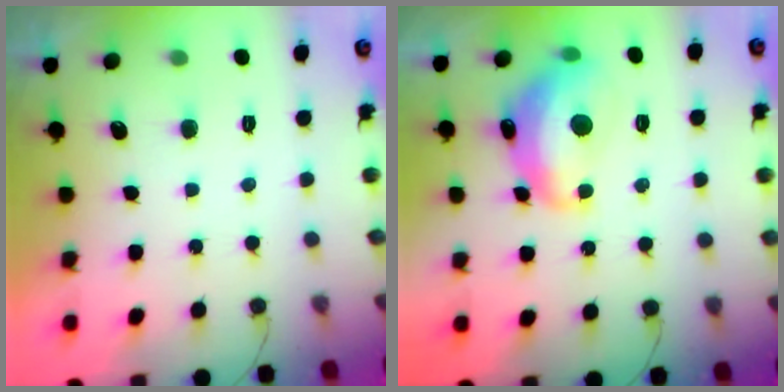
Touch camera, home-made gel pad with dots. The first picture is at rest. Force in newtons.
{"total": 13.7, "press": 13.7, "slide": 0.9}